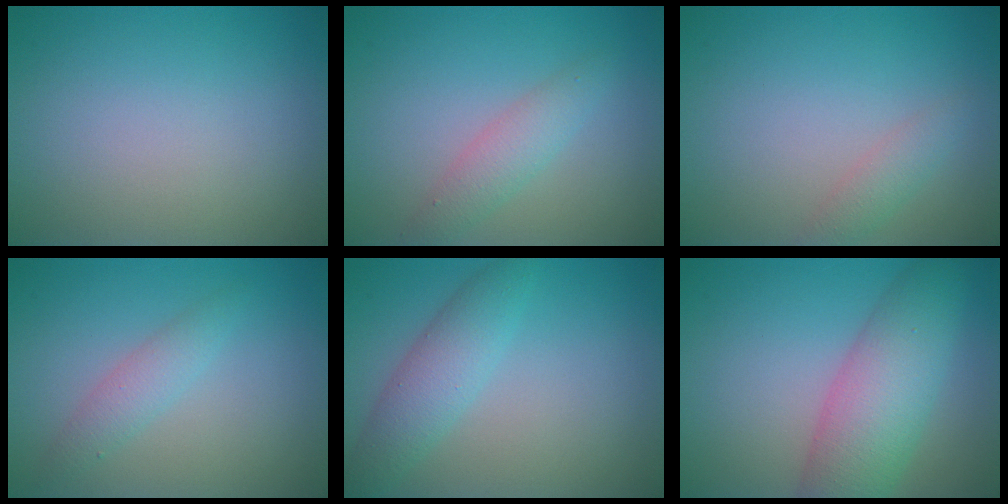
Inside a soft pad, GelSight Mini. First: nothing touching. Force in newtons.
{"total": 2.3, "press": 2.3, "slide": 0.1}
{"total": 1.5, "press": 1.5, "slide": 0.0}
{"total": 1.9, "press": 1.9, "slide": 0.0}
{"total": 3.5, "press": 3.5, "slide": 0.1}
{"total": 7.1, "press": 7.1, "slide": 0.1}